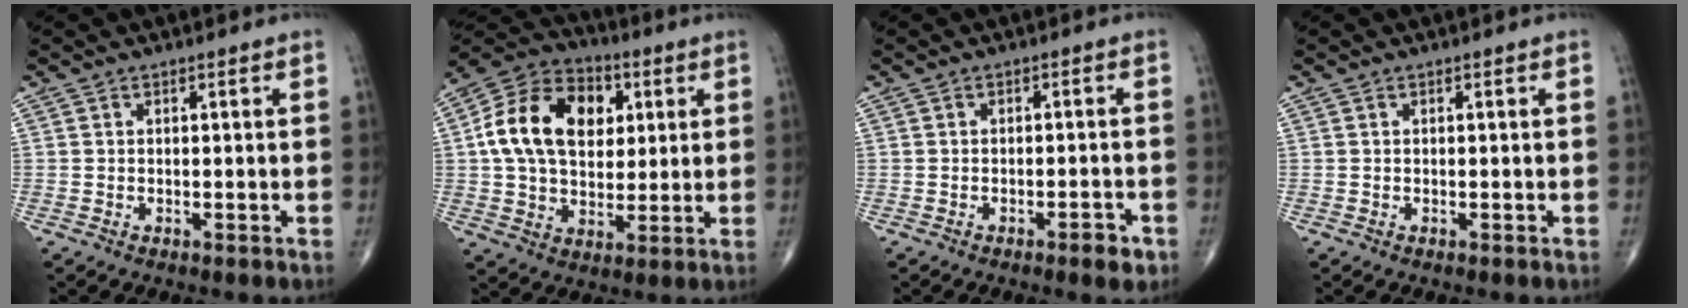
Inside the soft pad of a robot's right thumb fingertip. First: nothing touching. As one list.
[{"total": 18.3, "force": [3.8, 12.9, 12.5], "torque": [-0.199, 0.011, 0.060]}, {"total": 3.4, "force": [-2.0, 1.1, 2.5], "torque": [-0.030, 0.008, -0.025]}, {"total": 0.0}]